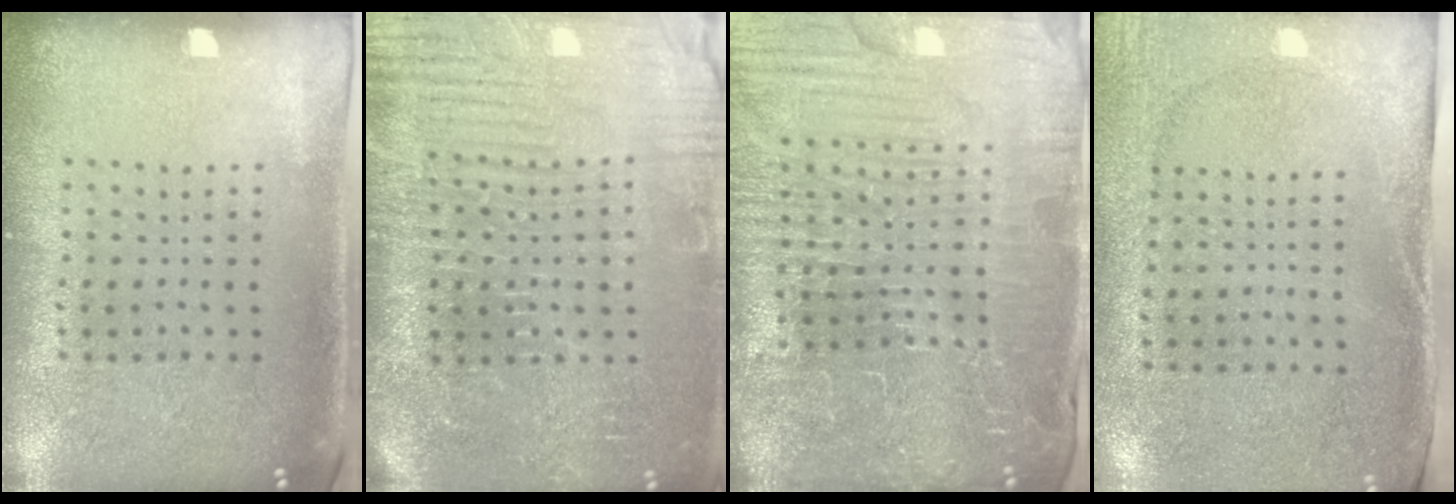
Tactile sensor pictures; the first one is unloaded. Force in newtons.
{"total": 4.5, "press": 4.1, "slide": 1.7}
{"total": 5.8, "press": 5.4, "slide": 2.3}
{"total": 2.7, "press": 2.2, "slide": 1.6}